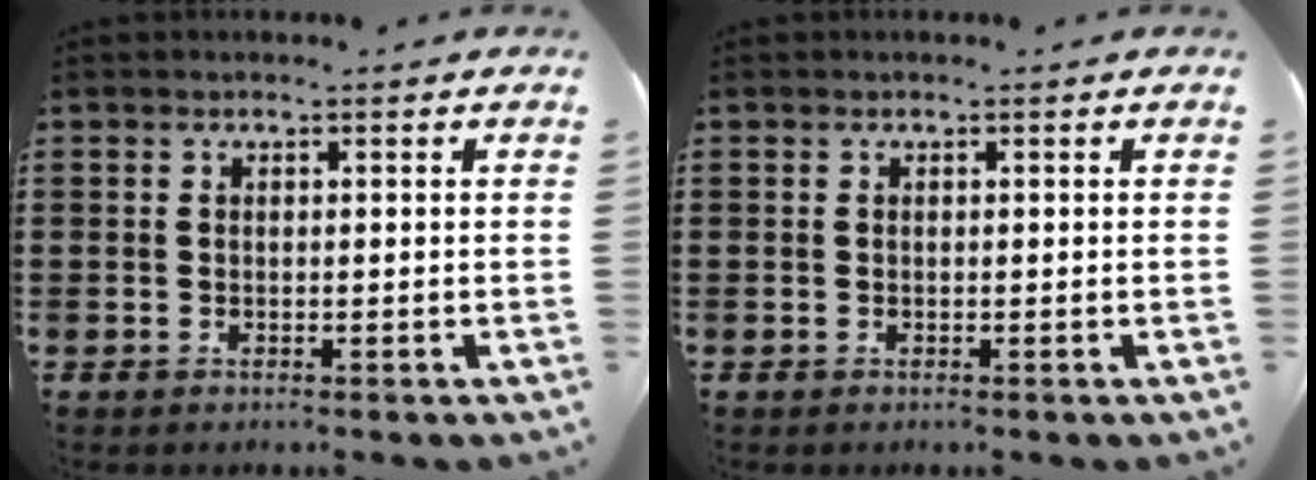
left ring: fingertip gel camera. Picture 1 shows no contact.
{"total": 0.0}